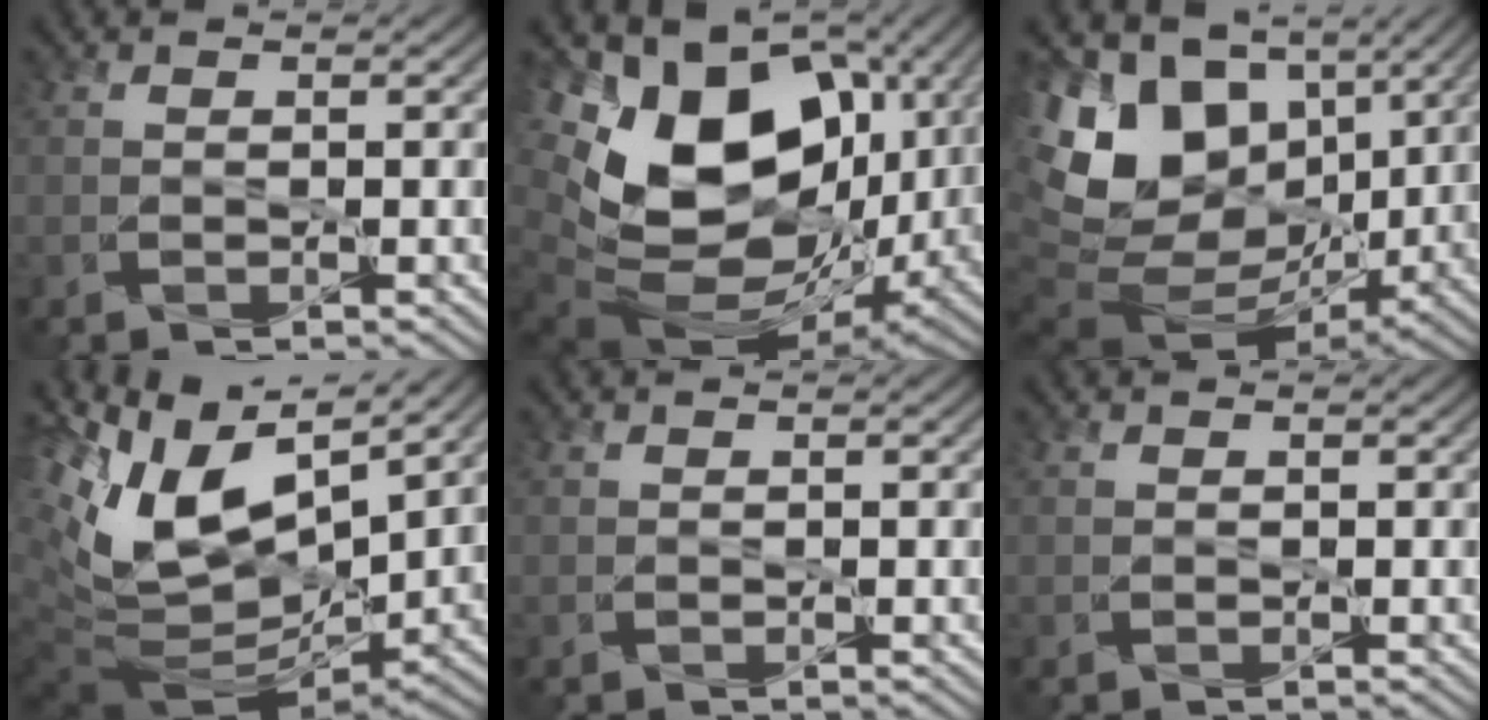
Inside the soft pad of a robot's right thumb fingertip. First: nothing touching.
{"total": 20.6, "force": [4.2, 14.6, 13.9], "torque": [-0.283, -0.024, 0.105]}
{"total": 18.4, "force": [3.8, 13.2, 12.3], "torque": [-0.245, 0.001, 0.101]}
{"total": 15.6, "force": [4.9, 8.2, 12.3], "torque": [-0.260, -0.003, 0.097]}
{"total": 0.0}
{"total": 0.0}